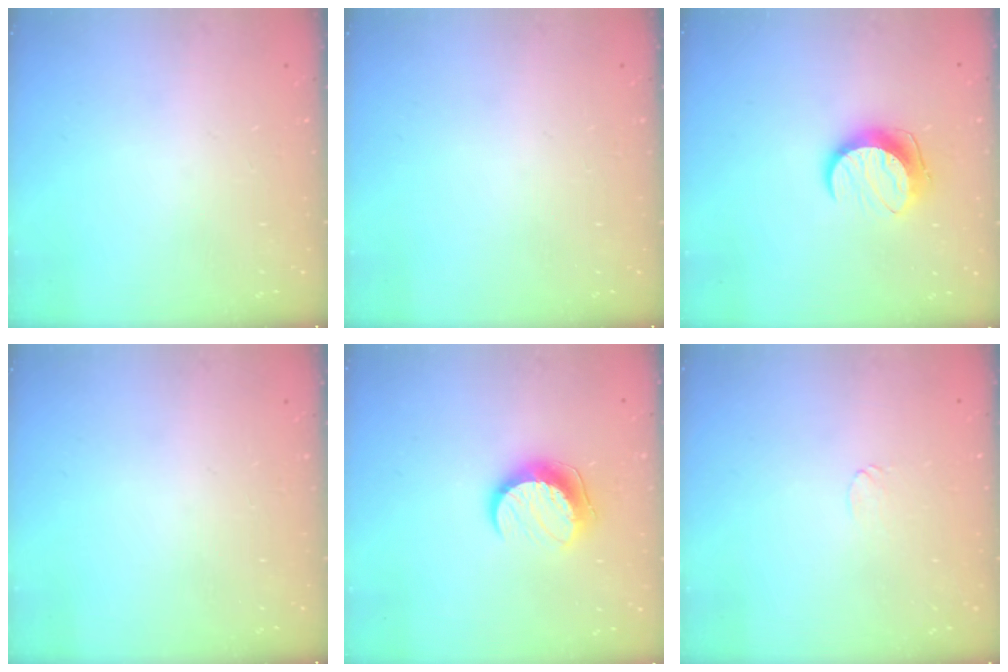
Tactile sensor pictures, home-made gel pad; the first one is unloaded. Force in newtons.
{"total": 0.0}
{"total": 10.3, "press": 10.2, "slide": 0.4}
{"total": 0.0}
{"total": 10.3, "press": 10.3, "slide": 0.3}
{"total": 4.1, "press": 4.1, "slide": 0.4}